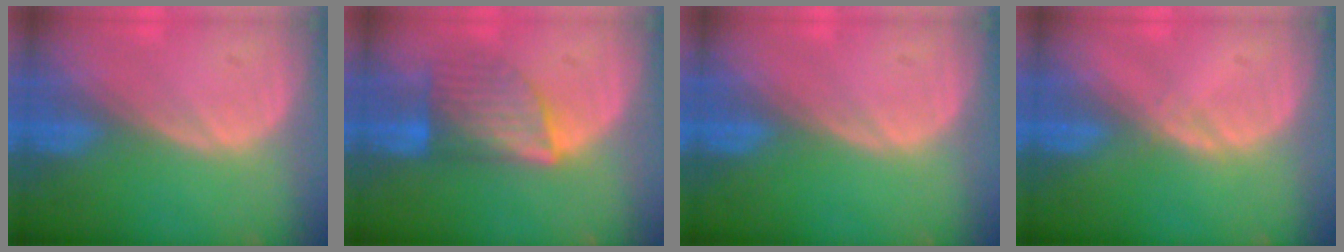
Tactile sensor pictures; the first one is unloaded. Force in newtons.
{"total": 6.9, "press": 6.7, "slide": 1.6}
{"total": 0.0}
{"total": 0.6, "press": 0.6, "slide": 0.1}